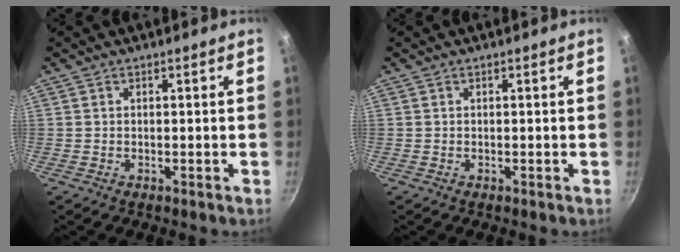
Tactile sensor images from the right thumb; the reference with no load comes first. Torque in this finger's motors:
{"motor_torque": [-0.02, 0.01, 0.04, 0.37, 0.02]}